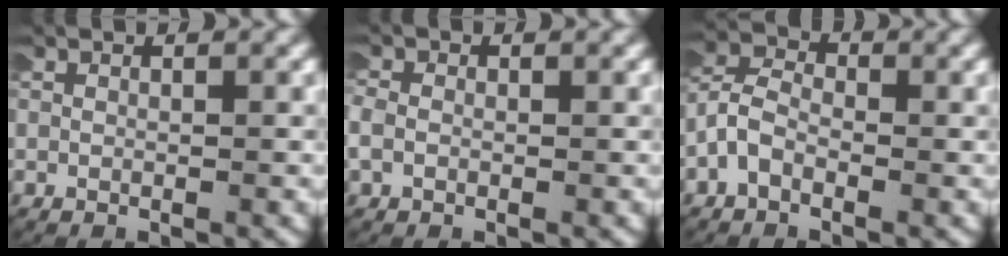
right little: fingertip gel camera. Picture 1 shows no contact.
{"total": 2.1, "force": [-0.1, 1.8, 1.0], "torque": [-0.033, -0.001, -0.004]}
{"total": 3.6, "force": [-0.6, 3.0, 2.0], "torque": [-0.048, 0.000, -0.021]}